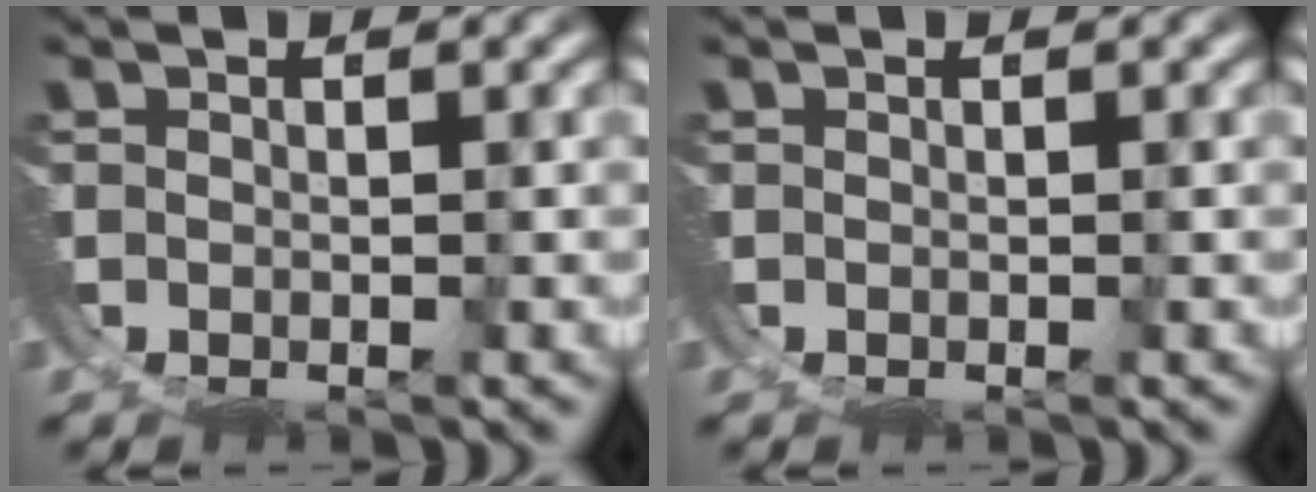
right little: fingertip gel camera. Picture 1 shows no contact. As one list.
[{"total": 0.0}]